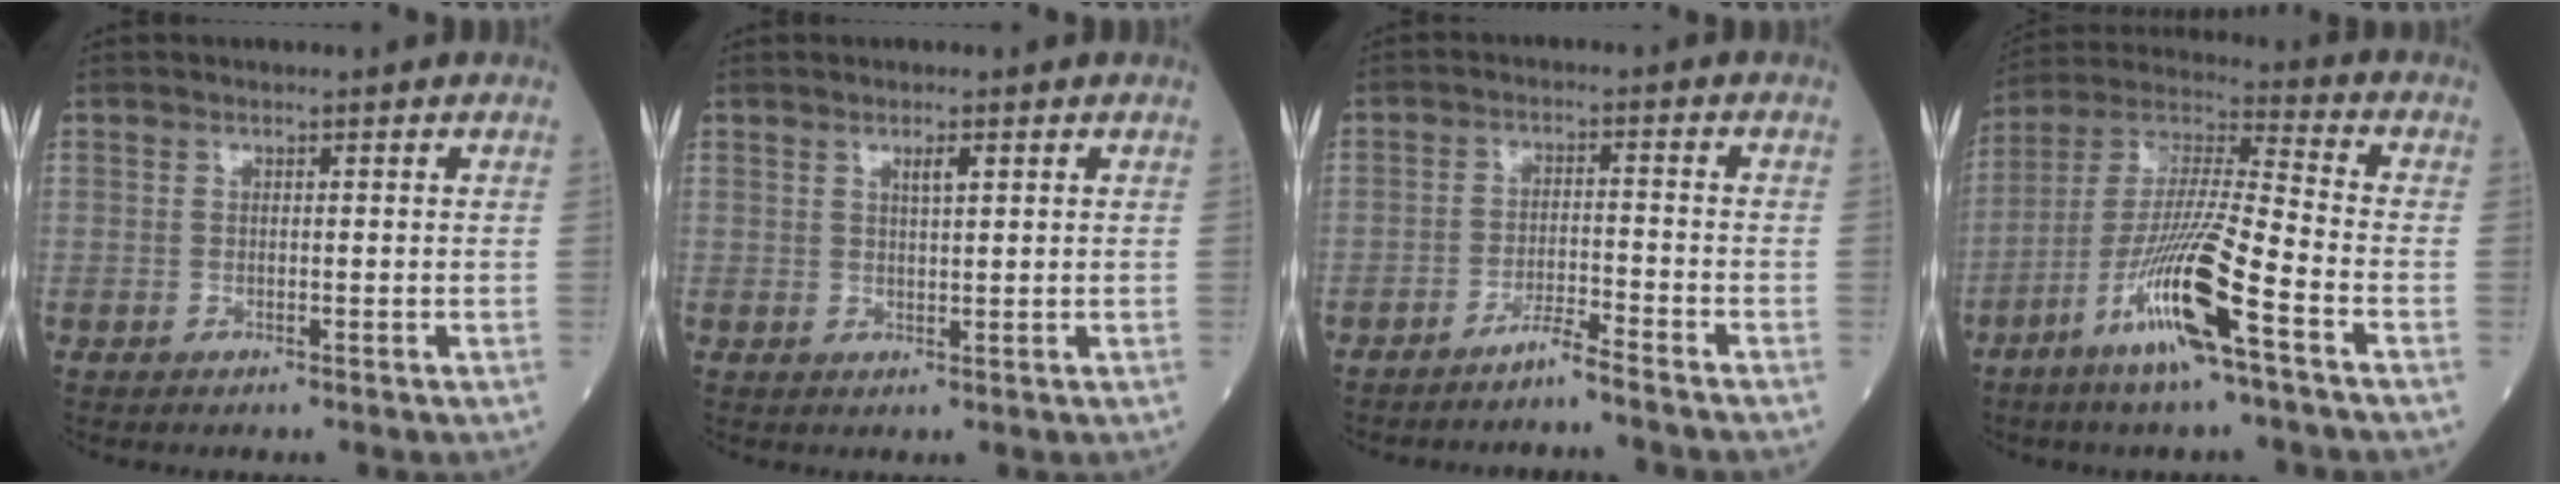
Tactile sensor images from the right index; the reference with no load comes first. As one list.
[{"total": 1.8, "force": [1.1, 0.2, 1.4], "torque": [-0.020, -0.002, 0.018]}, {"total": 3.3, "force": [-3.0, -0.7, 1.2], "torque": [-0.018, -0.007, -0.059]}, {"total": 15.1, "force": [-7.2, 0.3, 13.2], "torque": [-0.269, -0.016, -0.139]}]